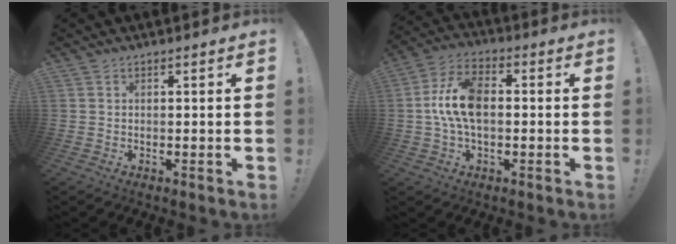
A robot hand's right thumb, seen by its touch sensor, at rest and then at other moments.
{"total": 12.1, "force": [0.0, 6.6, 10.1], "torque": [-0.198, 0.008, 0.001]}